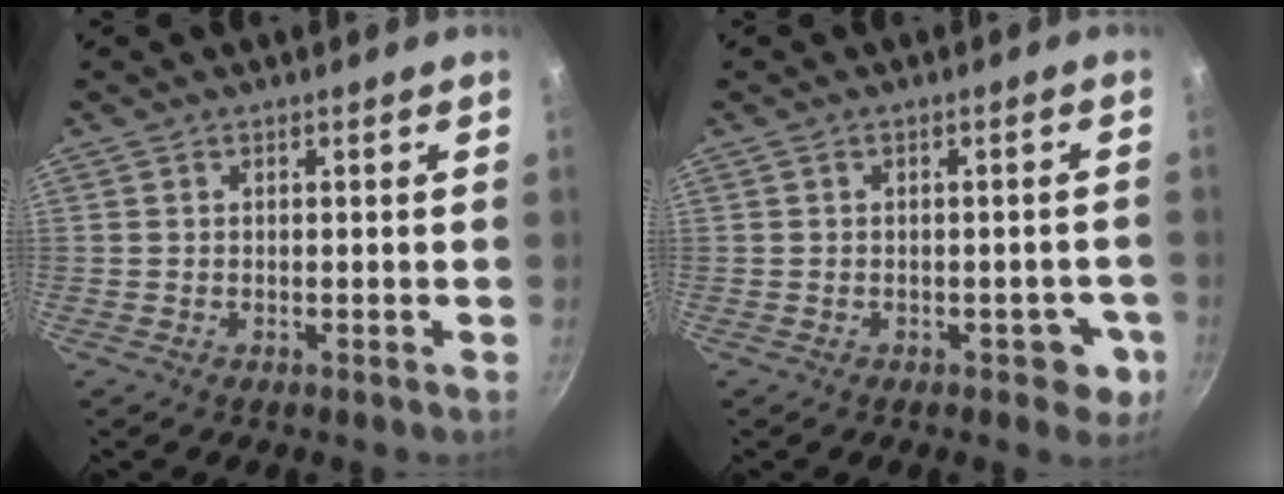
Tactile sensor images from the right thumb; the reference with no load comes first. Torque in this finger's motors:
{"motor_torque": [-0.21, -0.02, 0.12, 0.33, -0.01]}